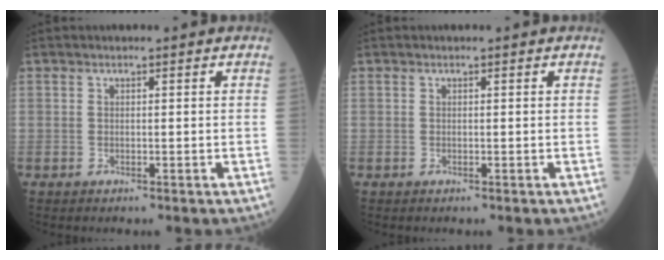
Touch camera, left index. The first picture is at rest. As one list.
[{"total": 0.0}]